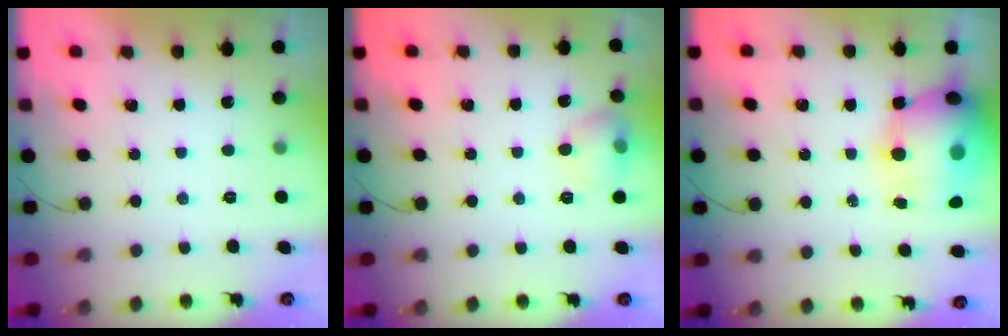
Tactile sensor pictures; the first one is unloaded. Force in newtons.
{"total": 7.9, "press": 7.8, "slide": 1.3}
{"total": 19.5, "press": 19.0, "slide": 4.5}